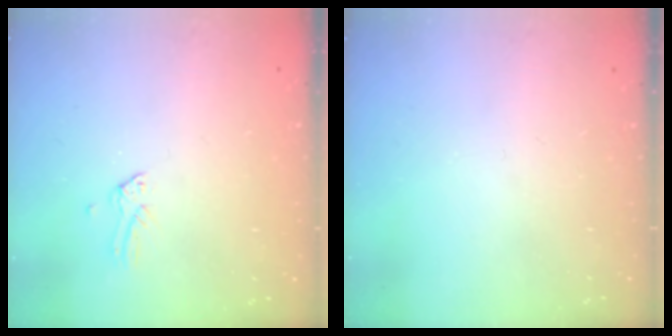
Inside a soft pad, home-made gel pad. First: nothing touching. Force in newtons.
{"total": 0.0}